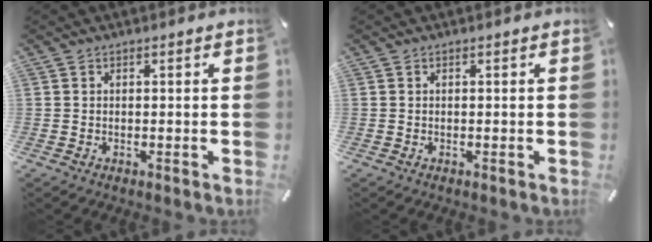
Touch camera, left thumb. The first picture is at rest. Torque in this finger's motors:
{"motor_torque": [0.00, 0.00, -0.02, 0.01, 0.00]}